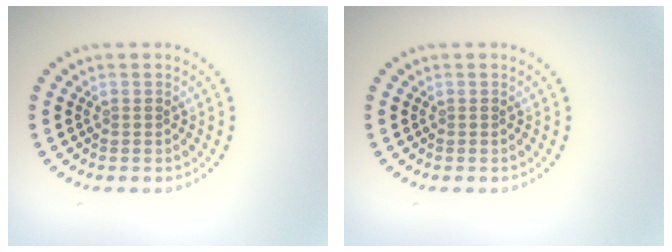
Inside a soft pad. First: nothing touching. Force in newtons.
{"total": 0.0}